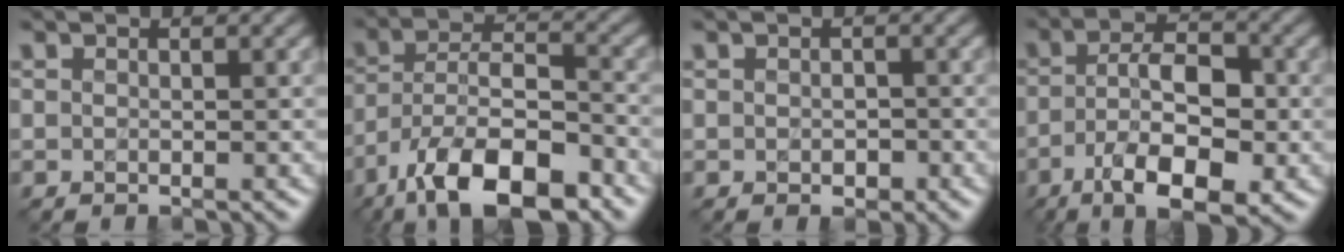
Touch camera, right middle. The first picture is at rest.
{"total": 11.6, "force": [-7.3, 4.7, 7.7], "torque": [-0.138, 0.004, -0.136]}
{"total": 1.0, "force": [-0.2, 0.7, 0.7], "torque": [-0.009, 0.000, -0.003]}
{"total": 8.7, "force": [-3.4, 3.6, 7.1], "torque": [-0.126, 0.005, -0.059]}